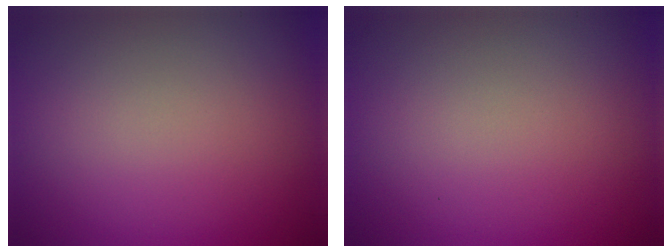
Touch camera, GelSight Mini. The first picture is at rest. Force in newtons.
{"total": 0.0}